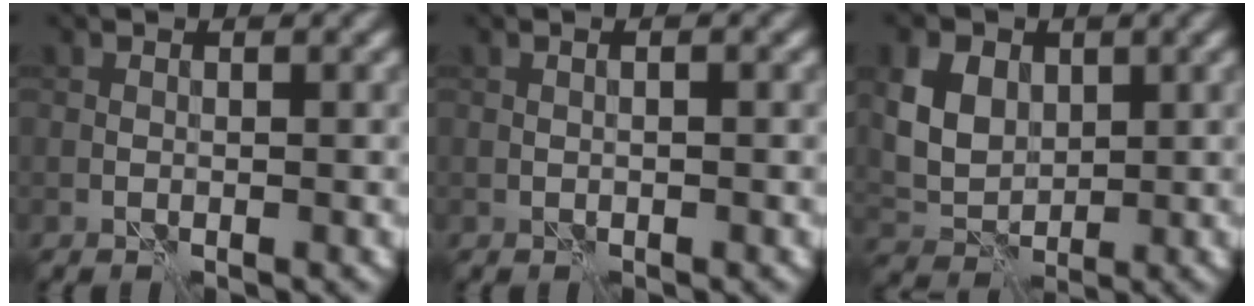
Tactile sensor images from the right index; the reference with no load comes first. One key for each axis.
{"total": 0.7, "fx": 0.0, "fy": 0.1, "fz": 0.7, "tx": -0.012, "ty": -0.001, "tz": 0.000}
{"total": 5.6, "fx": 1.7, "fy": 4.2, "fz": 3.3, "tx": -0.088, "ty": 0.008, "tz": 0.029}